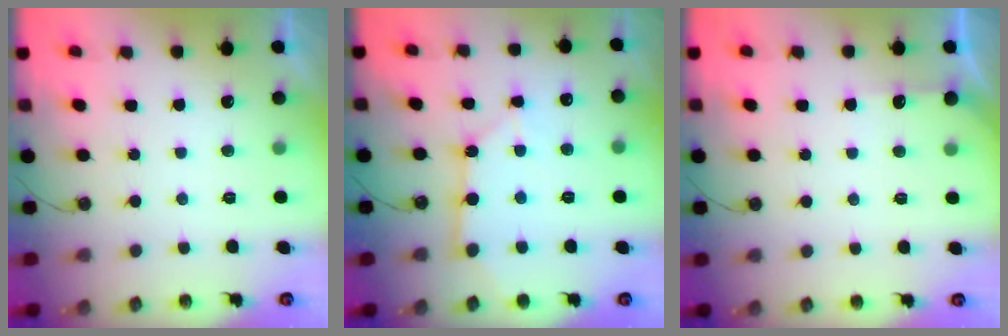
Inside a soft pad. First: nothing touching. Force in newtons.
{"total": 7.3, "press": 7.3, "slide": 0.7}
{"total": 3.4, "press": 3.4, "slide": 0.5}